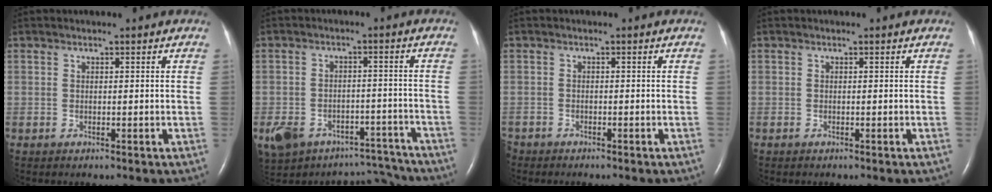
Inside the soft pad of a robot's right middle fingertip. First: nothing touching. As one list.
[{"total": 16.2, "force": [-13.0, 7.7, 5.7], "torque": [-0.147, 0.020, -0.178]}, {"total": 2.1, "force": [-1.9, 0.6, 0.2], "torque": [-0.004, -0.004, -0.033]}, {"total": 0.0}]